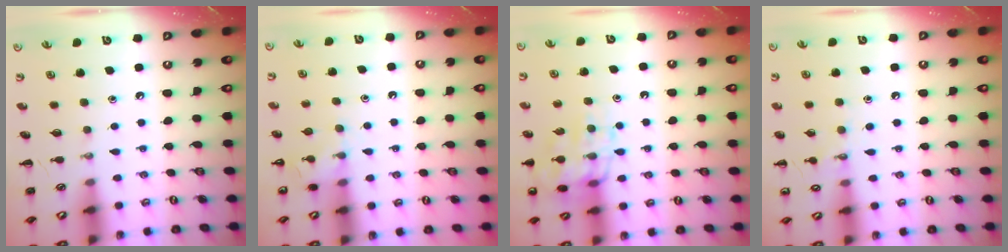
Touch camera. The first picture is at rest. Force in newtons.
{"total": 6.4, "press": 6.2, "slide": 1.4}
{"total": 14.5, "press": 14.4, "slide": 2.0}
{"total": 7.4, "press": 7.1, "slide": 1.9}